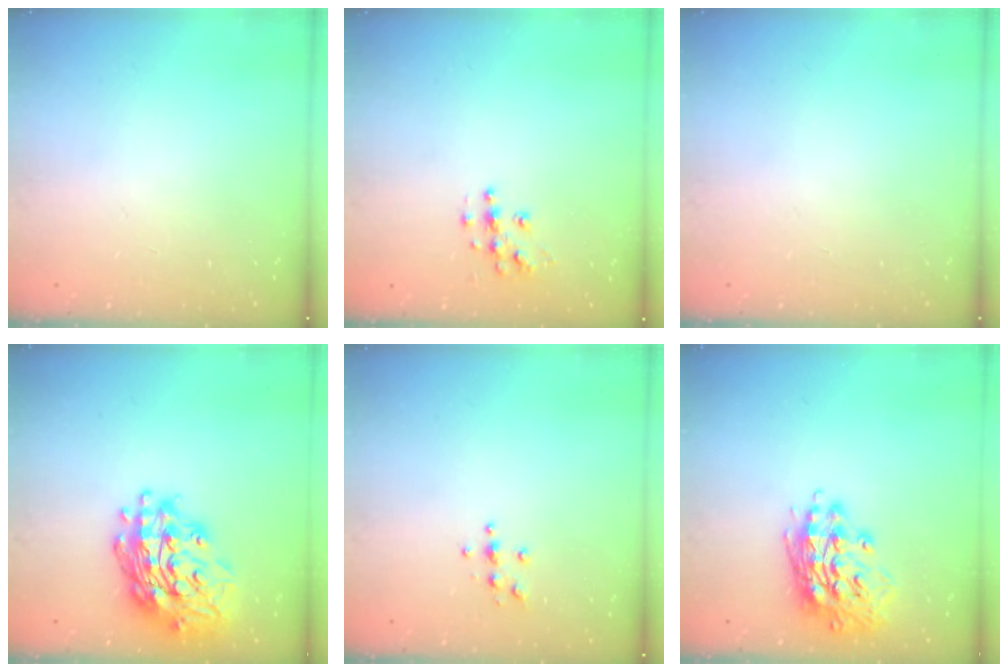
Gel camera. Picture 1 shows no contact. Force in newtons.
{"total": 6.3, "press": 6.3, "slide": 0.3}
{"total": 0.0}
{"total": 20.7, "press": 20.6, "slide": 1.9}
{"total": 3.8, "press": 3.8, "slide": 0.4}
{"total": 15.7, "press": 15.5, "slide": 2.5}